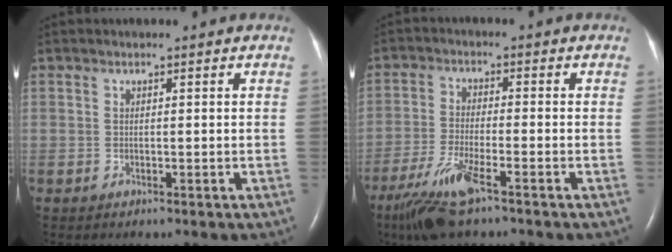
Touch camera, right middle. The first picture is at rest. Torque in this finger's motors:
{"motor_torque": [0.88, -0.79, 0.15, 0.06]}